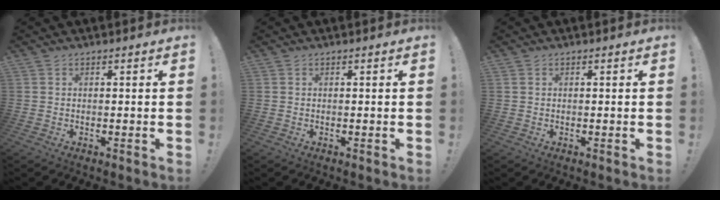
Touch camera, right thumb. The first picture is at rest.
{"total": 0.0}
{"total": 0.0}